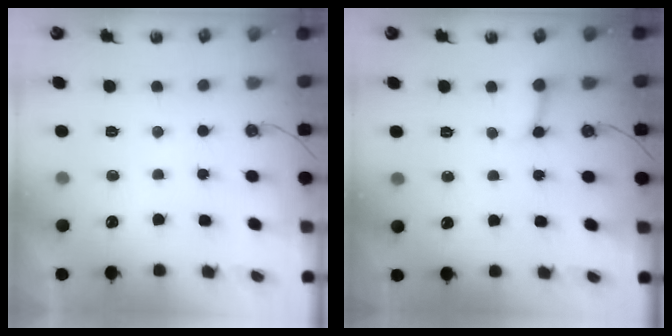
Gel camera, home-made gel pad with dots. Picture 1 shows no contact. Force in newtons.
{"total": 2.9, "press": 2.9, "slide": 0.4}